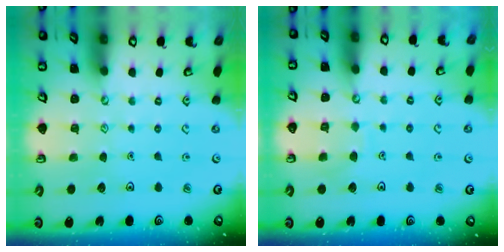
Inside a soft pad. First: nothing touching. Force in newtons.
{"total": 5.2, "press": 5.1, "slide": 0.6}